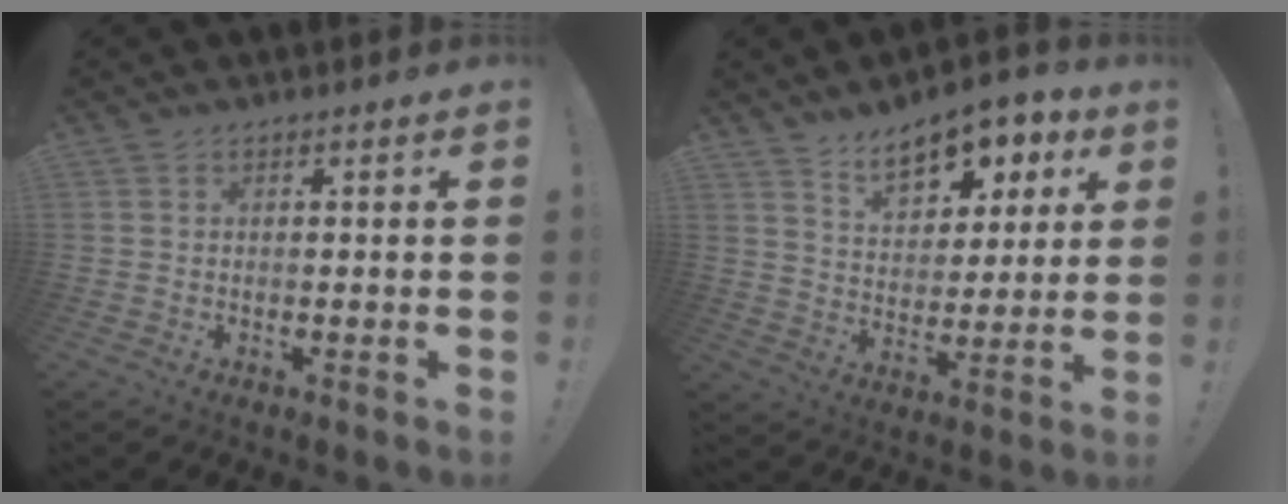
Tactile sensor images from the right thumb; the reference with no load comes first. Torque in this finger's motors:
{"motor_torque": [0.12, 0.29, 0.48, 0.29, 0.25]}